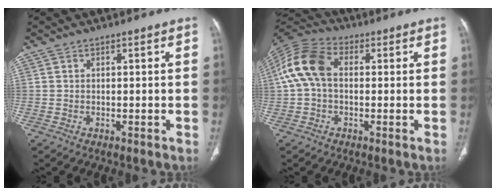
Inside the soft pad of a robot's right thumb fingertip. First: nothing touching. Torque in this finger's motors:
{"motor_torque": [-0.19, 0.50, 0.78, -0.74, 0.40]}